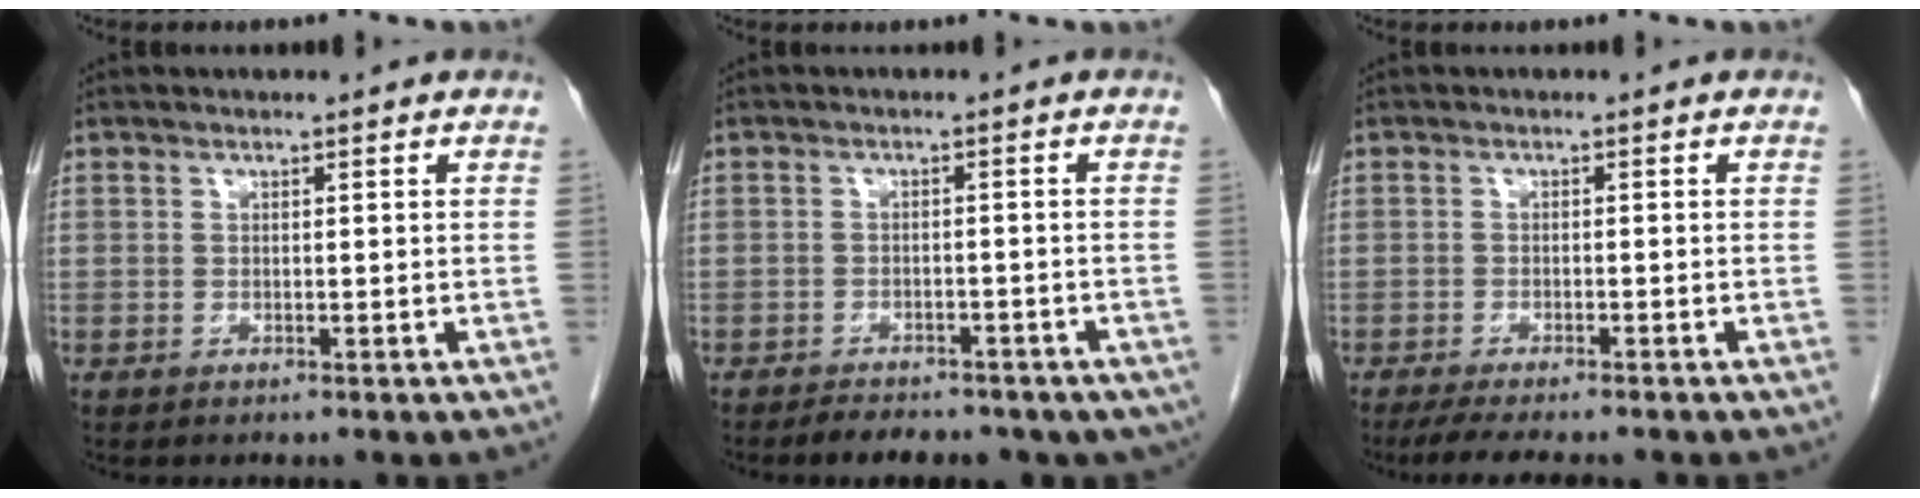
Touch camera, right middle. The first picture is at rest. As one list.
[{"total": 11.6, "force": [-8.8, 5.6, 5.2], "torque": [-0.079, 0.000, -0.097]}, {"total": 7.2, "force": [-6.1, 1.3, 3.7], "torque": [-0.051, -0.012, -0.091]}]